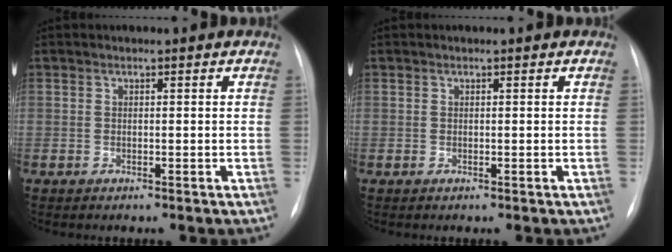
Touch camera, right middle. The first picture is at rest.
{"total": 0.0}